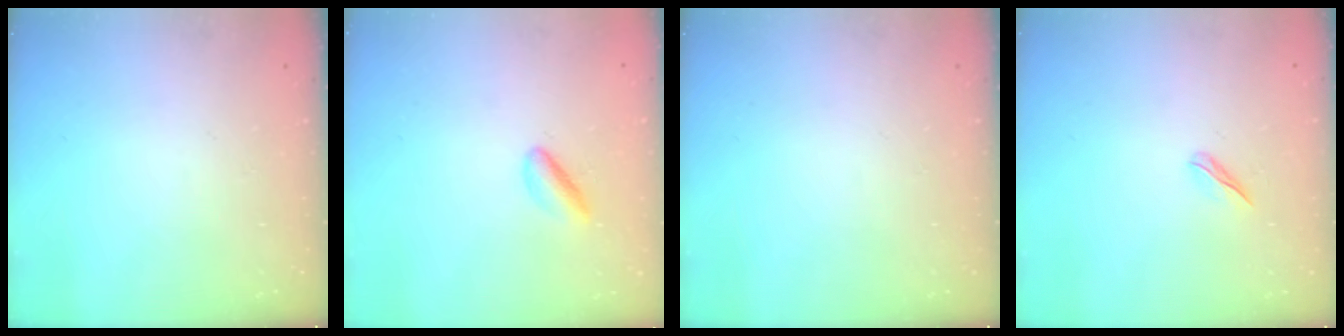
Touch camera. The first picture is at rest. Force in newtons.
{"total": 2.9, "press": 2.9, "slide": 0.4}
{"total": 0.0}
{"total": 2.5, "press": 2.4, "slide": 0.8}